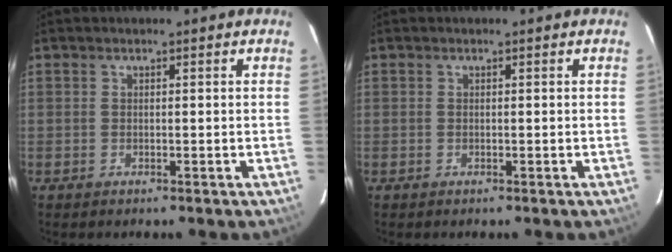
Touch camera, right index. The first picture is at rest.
{"total": 0.0}